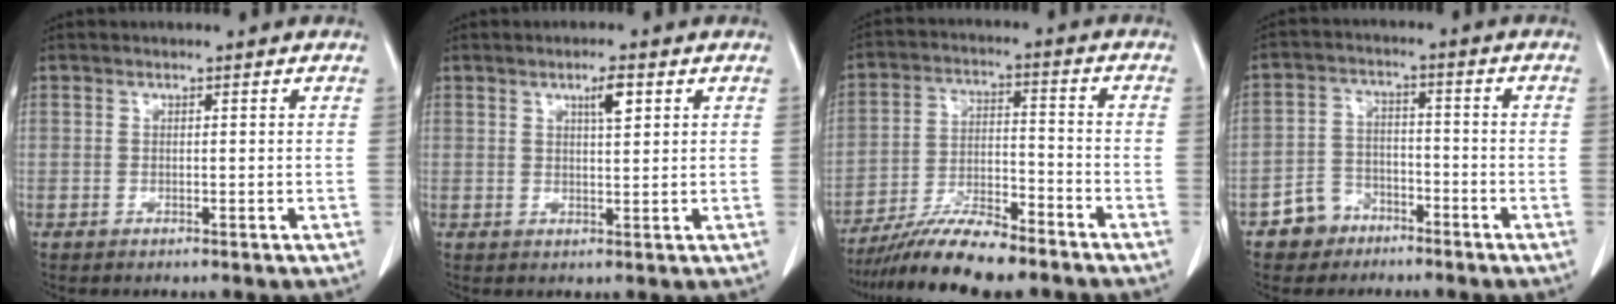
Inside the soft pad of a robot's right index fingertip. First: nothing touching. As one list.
[{"total": 3.0, "force": [1.5, 0.5, 2.6], "torque": [-0.044, -0.001, 0.024]}, {"total": 11.1, "force": [-9.5, 1.6, 5.5], "torque": [-0.094, -0.006, -0.169]}, {"total": 5.9, "force": [-3.9, 4.3, 0.6], "torque": [-0.004, 0.014, -0.067]}]